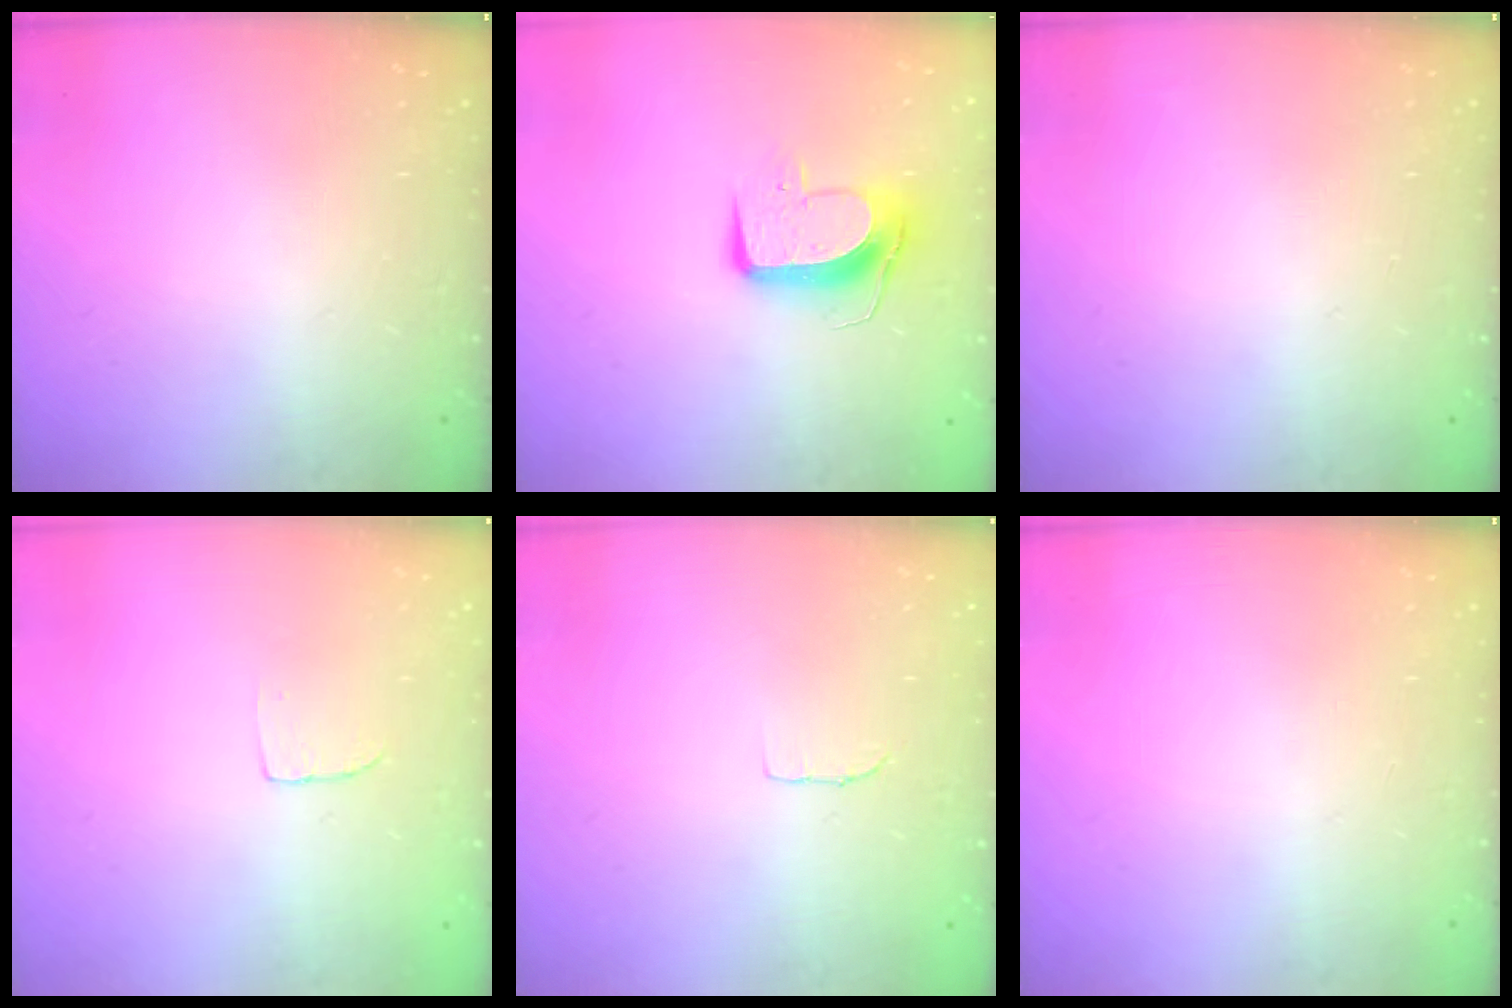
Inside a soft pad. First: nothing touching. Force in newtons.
{"total": 10.0, "press": 10.0, "slide": 0.5}
{"total": 0.0}
{"total": 2.4, "press": 2.4, "slide": 0.1}
{"total": 3.4, "press": 3.4, "slide": 0.2}
{"total": 0.0}